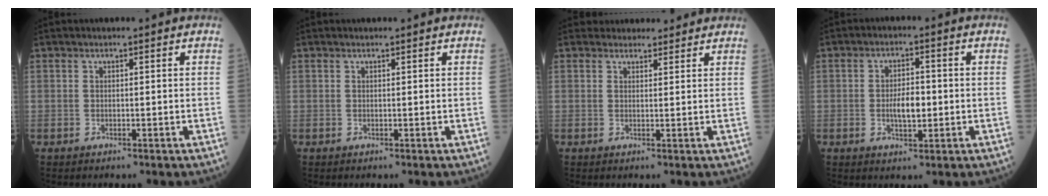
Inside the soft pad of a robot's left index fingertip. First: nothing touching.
{"total": 0.6, "force": [0.6, 0.0, 0.1], "torque": [-0.005, 0.007, 0.011]}
{"total": 4.7, "force": [4.4, 1.6, 0.2], "torque": [0.006, 0.014, 0.051]}
{"total": 4.2, "force": [-0.8, 1.7, 3.8], "torque": [-0.067, -0.003, -0.015]}